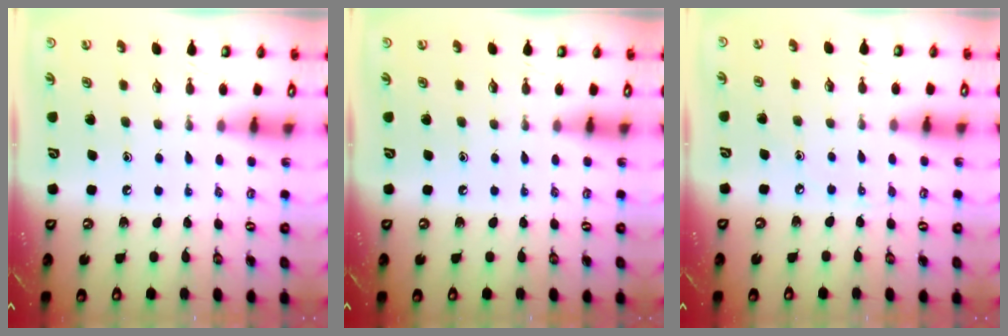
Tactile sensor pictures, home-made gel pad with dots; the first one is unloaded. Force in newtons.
{"total": 0.0}
{"total": 2.8, "press": 2.8, "slide": 0.3}